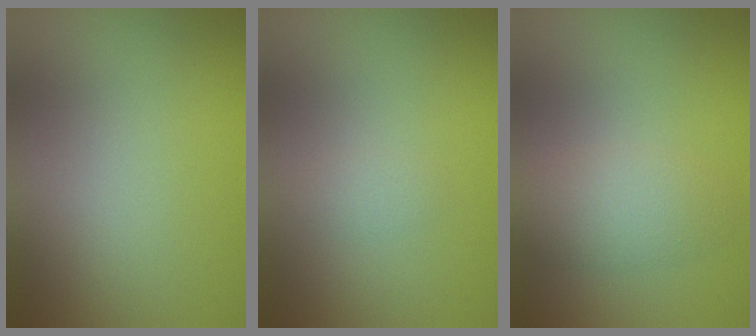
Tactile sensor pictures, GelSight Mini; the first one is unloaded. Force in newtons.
{"total": 0.8, "press": 0.8, "slide": 0.0}
{"total": 3.0, "press": 3.0, "slide": 0.1}